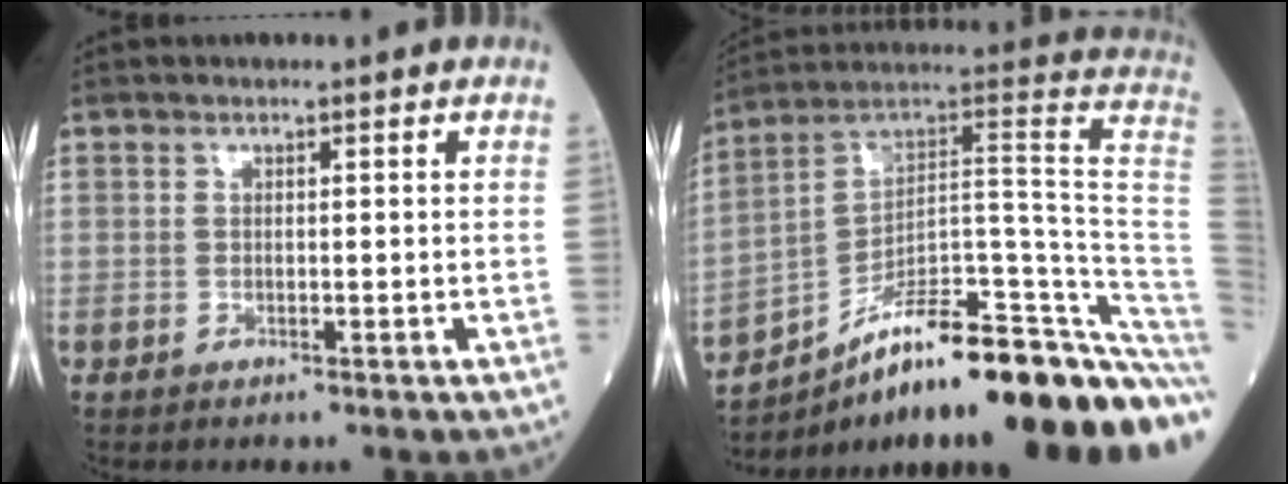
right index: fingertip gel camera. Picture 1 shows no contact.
{"total": 27.5, "force": [-18.5, 2.7, 20.1], "torque": [-0.176, 0.045, -0.277]}